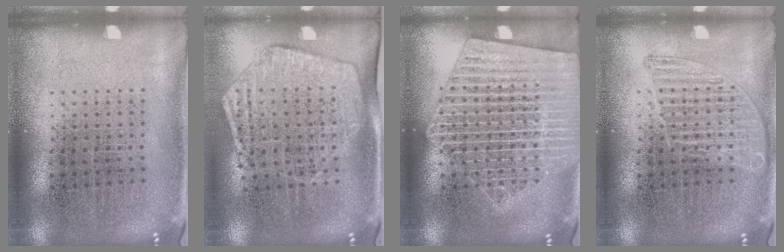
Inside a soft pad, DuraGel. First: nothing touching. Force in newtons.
{"total": 1.8, "press": 1.5, "slide": 0.8}
{"total": 3.8, "press": 3.8, "slide": 0.4}
{"total": 1.7, "press": 1.7, "slide": 0.3}